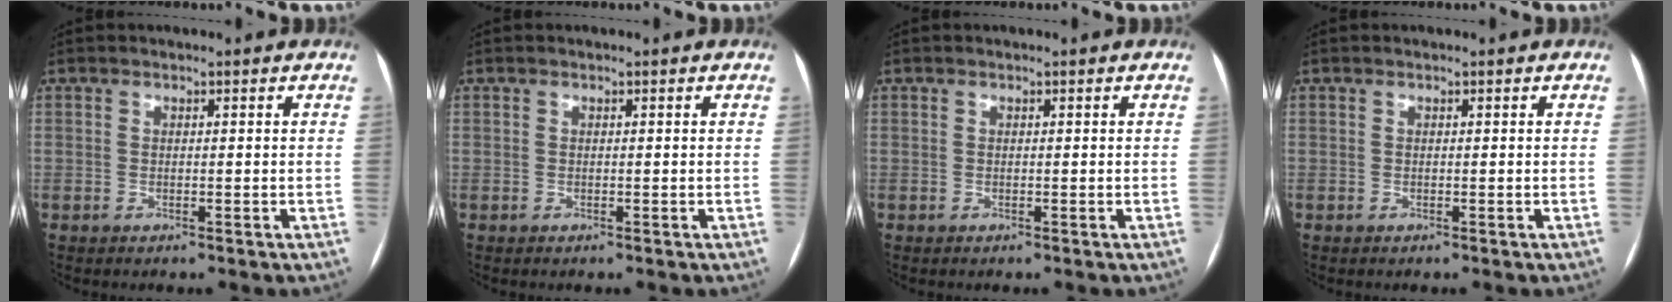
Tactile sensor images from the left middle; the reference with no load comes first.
{"total": 0.0}
{"total": 0.0}
{"total": 0.0}